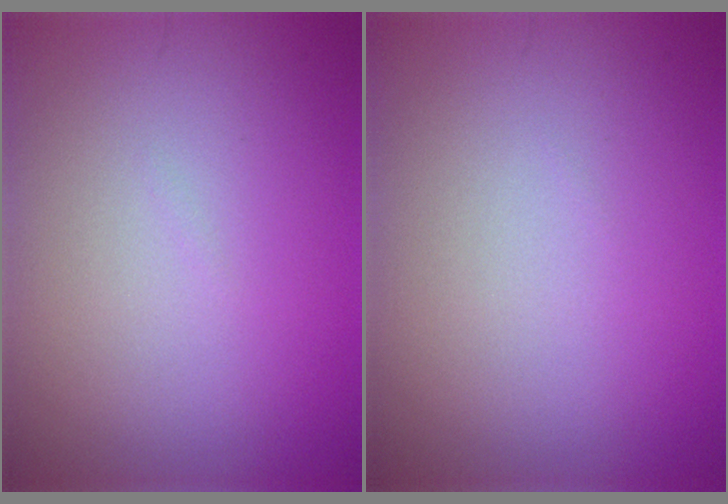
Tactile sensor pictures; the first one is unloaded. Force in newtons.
{"total": 0.0}